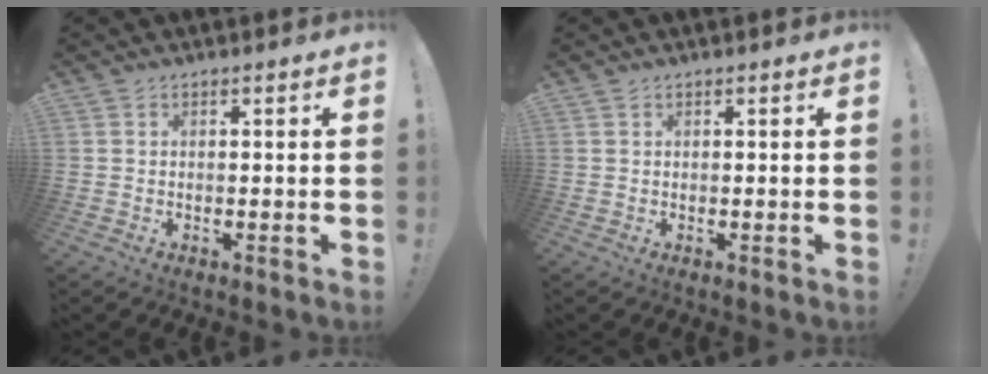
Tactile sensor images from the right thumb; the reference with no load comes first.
{"total": 0.0}